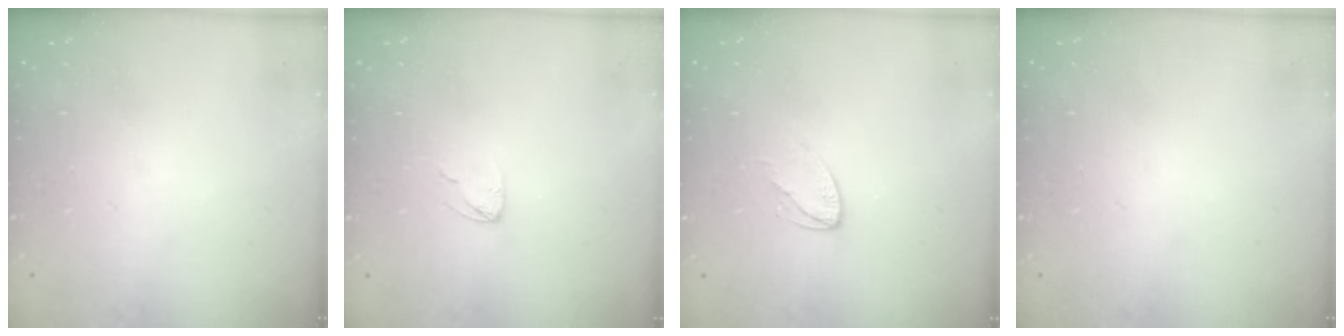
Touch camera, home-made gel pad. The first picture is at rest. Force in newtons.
{"total": 2.7, "press": 2.7, "slide": 0.2}
{"total": 5.3, "press": 5.3, "slide": 0.5}
{"total": 0.0}